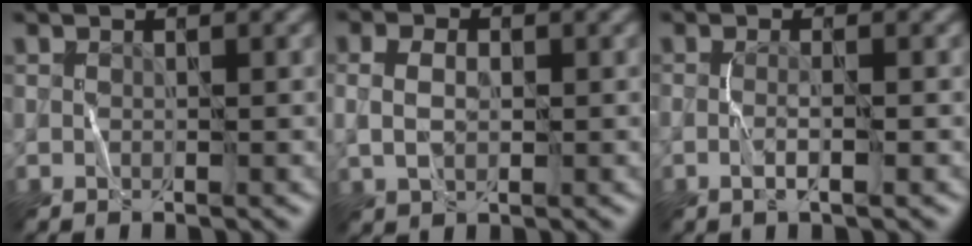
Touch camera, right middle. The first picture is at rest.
{"total": 2.9, "force": [0.2, 1.9, 2.1], "torque": [-0.050, 0.002, 0.008]}
{"total": 1.5, "force": [-0.5, 0.1, 1.4], "torque": [-0.028, 0.001, -0.014]}